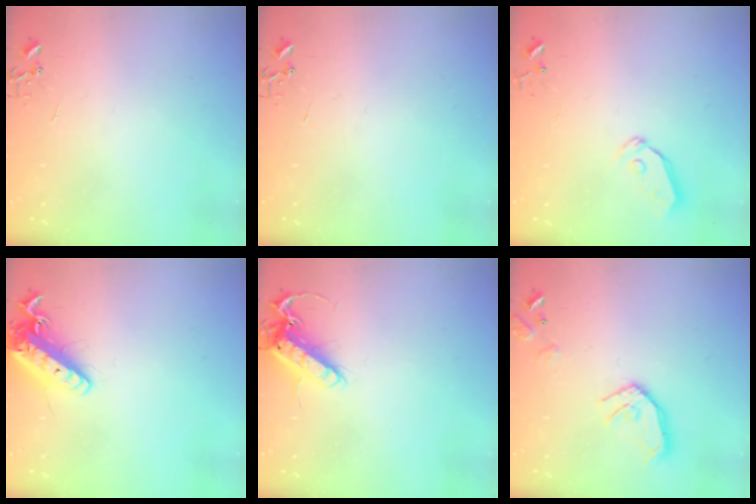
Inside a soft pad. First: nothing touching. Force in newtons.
{"total": 0.0}
{"total": 4.8, "press": 4.8, "slide": 0.4}
{"total": 16.0, "press": 15.7, "slide": 3.1}
{"total": 14.4, "press": 14.2, "slide": 2.2}
{"total": 12.7, "press": 12.6, "slide": 1.6}